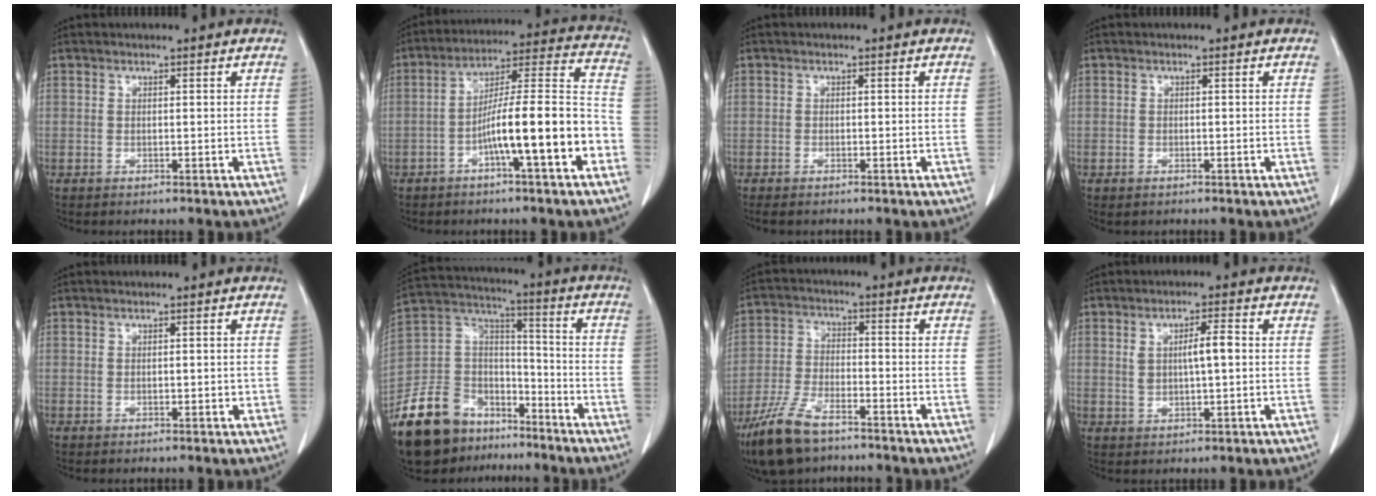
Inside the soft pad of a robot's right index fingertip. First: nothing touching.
{"total": 15.2, "force": [-5.5, 1.5, 14.1], "torque": [-0.219, 0.028, -0.086]}
{"total": 2.6, "force": [-1.8, 1.2, 1.5], "torque": [-0.033, -0.004, -0.025]}
{"total": 1.6, "force": [-0.8, 1.0, 1.0], "torque": [-0.025, -0.001, -0.008]}
{"total": 1.8, "force": [-0.1, 1.0, 1.5], "torque": [-0.030, 0.002, 0.002]}
{"total": 21.1, "force": [-14.8, 12.2, 9.0], "torque": [-0.207, 0.038, -0.260]}
{"total": 11.2, "force": [-7.9, 4.0, 6.9], "torque": [-0.153, -0.016, -0.150]}
{"total": 5.3, "force": [0.7, 1.5, 5.0], "torque": [-0.093, 0.011, 0.019]}